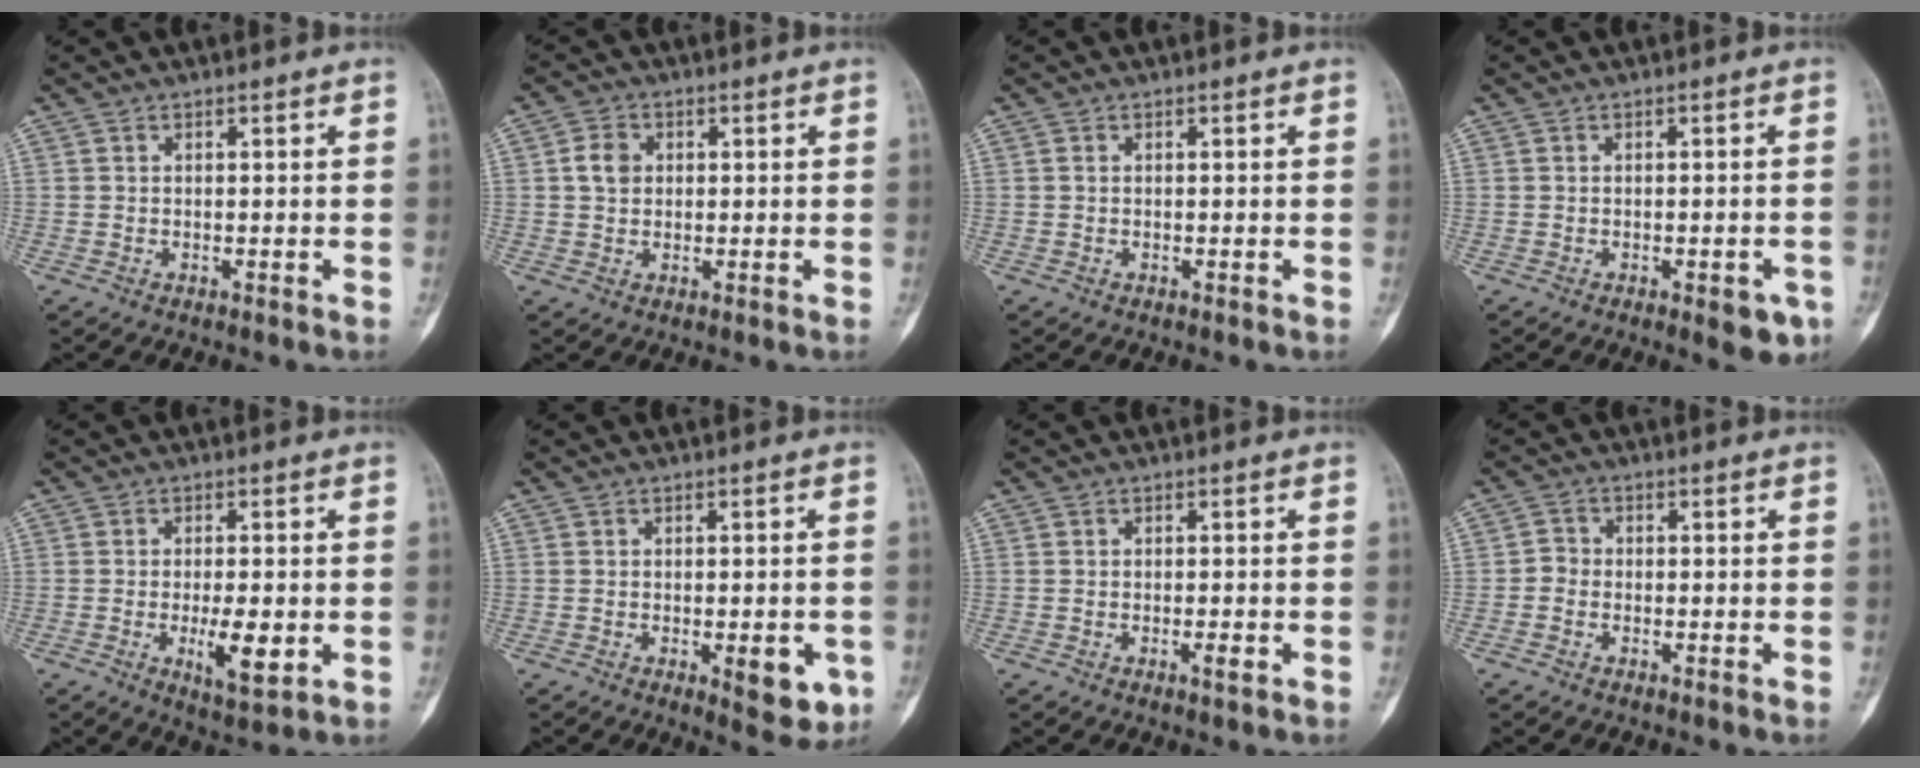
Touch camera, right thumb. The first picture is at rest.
{"total": 3.8, "force": [0.7, 3.1, 2.1], "torque": [-0.029, 0.003, 0.011]}
{"total": 0.0}
{"total": 4.9, "force": [-2.3, 2.0, 3.8], "torque": [-0.030, 0.007, -0.020]}
{"total": 7.3, "force": [-1.4, 2.5, 6.7], "torque": [-0.106, -0.014, -0.018]}
{"total": 7.2, "force": [-2.2, 2.9, 6.2], "torque": [-0.057, -0.007, -0.019]}
{"total": 1.7, "force": [-0.6, 0.4, 1.5], "torque": [-0.024, -0.002, -0.010]}
{"total": 1.9, "force": [-0.7, 1.7, 0.7], "torque": [-0.001, 0.008, -0.022]}